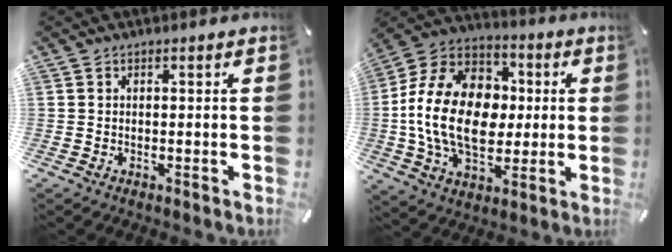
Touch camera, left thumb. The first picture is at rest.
{"total": 19.7, "force": [-1.1, 14.6, 13.2], "torque": [-0.268, 0.016, -0.017]}